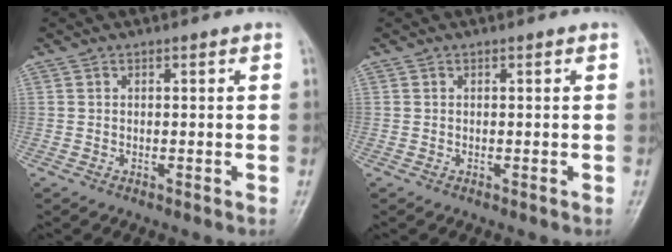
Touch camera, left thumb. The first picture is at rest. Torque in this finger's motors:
{"motor_torque": [0.00, 0.00, 0.00, 0.00, 0.00]}